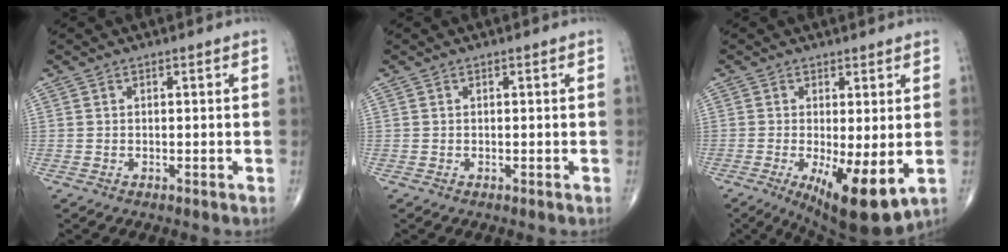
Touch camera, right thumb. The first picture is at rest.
{"total": 0.0}
{"total": 11.1, "force": [-2.5, 3.3, 10.3], "torque": [-0.159, -0.024, -0.028]}